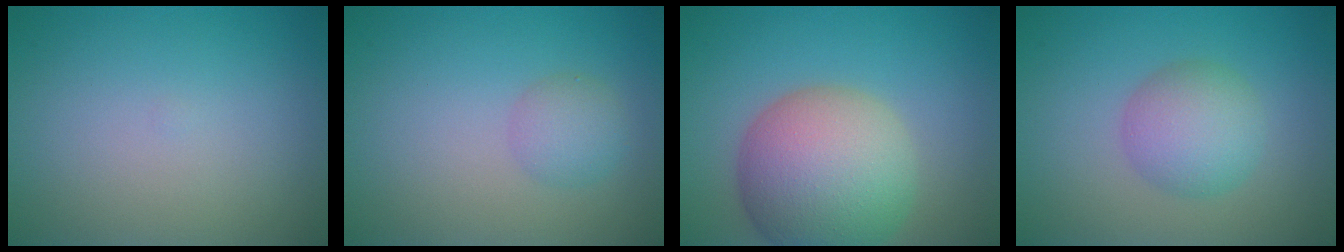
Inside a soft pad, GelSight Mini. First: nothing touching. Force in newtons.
{"total": 2.0, "press": 2.0, "slide": 0.1}
{"total": 10.1, "press": 10.0, "slide": 0.7}
{"total": 4.0, "press": 4.0, "slide": 0.1}